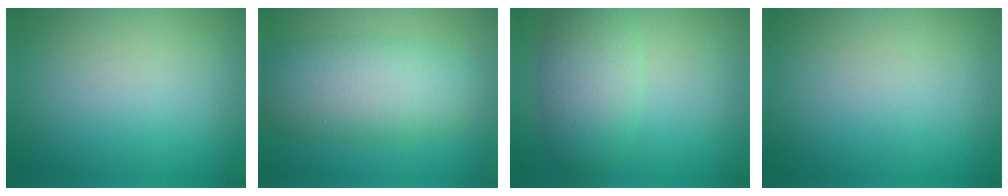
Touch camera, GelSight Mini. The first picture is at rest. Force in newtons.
{"total": 7.3, "press": 7.3, "slide": 0.4}
{"total": 4.9, "press": 4.9, "slide": 0.5}
{"total": 0.0}